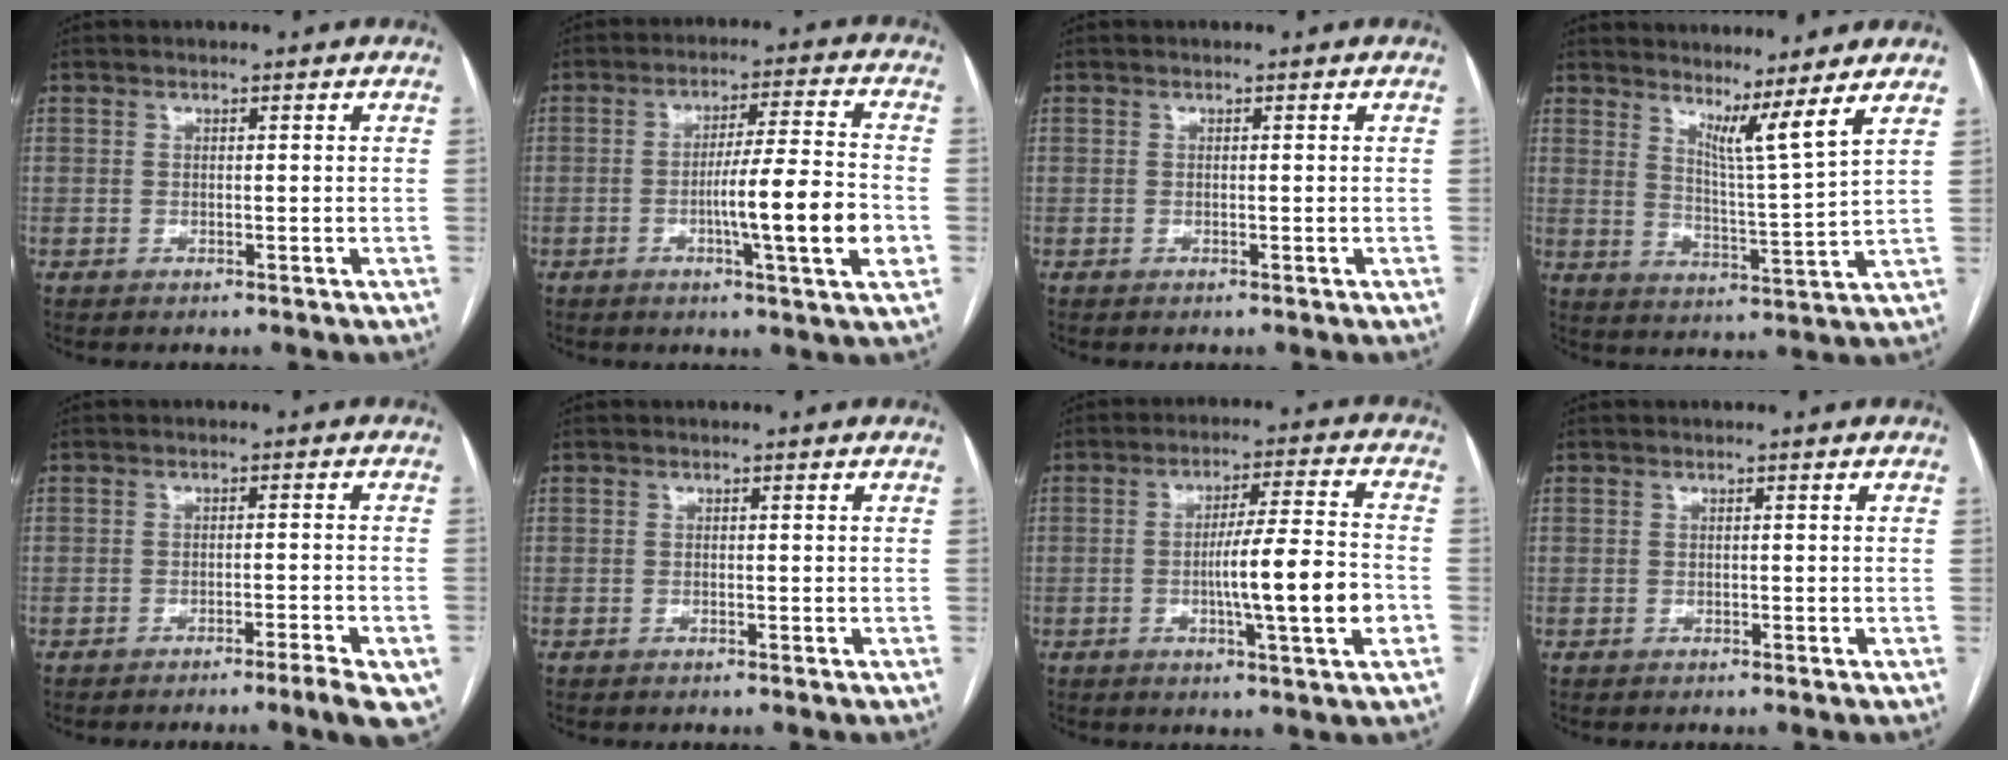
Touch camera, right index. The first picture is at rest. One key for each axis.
{"total": 11.8, "fx": -2.9, "fy": -0.3, "fz": 11.5, "tx": -0.182, "ty": -0.005, "tz": -0.052}
{"total": 0.0}
{"total": 6.9, "fx": 5.4, "fy": -2.0, "fz": 3.8, "tx": -0.070, "ty": -0.038, "tz": 0.086}
{"total": 7.7, "fx": -5.2, "fy": 0.4, "fz": 5.7, "tx": -0.050, "ty": -0.004, "tz": -0.073}
{"total": 0.0}
{"total": 11.5, "fx": -2.6, "fy": -0.2, "fz": 11.1, "tx": -0.179, "ty": -0.001, "tz": -0.046}
{"total": 0.0}